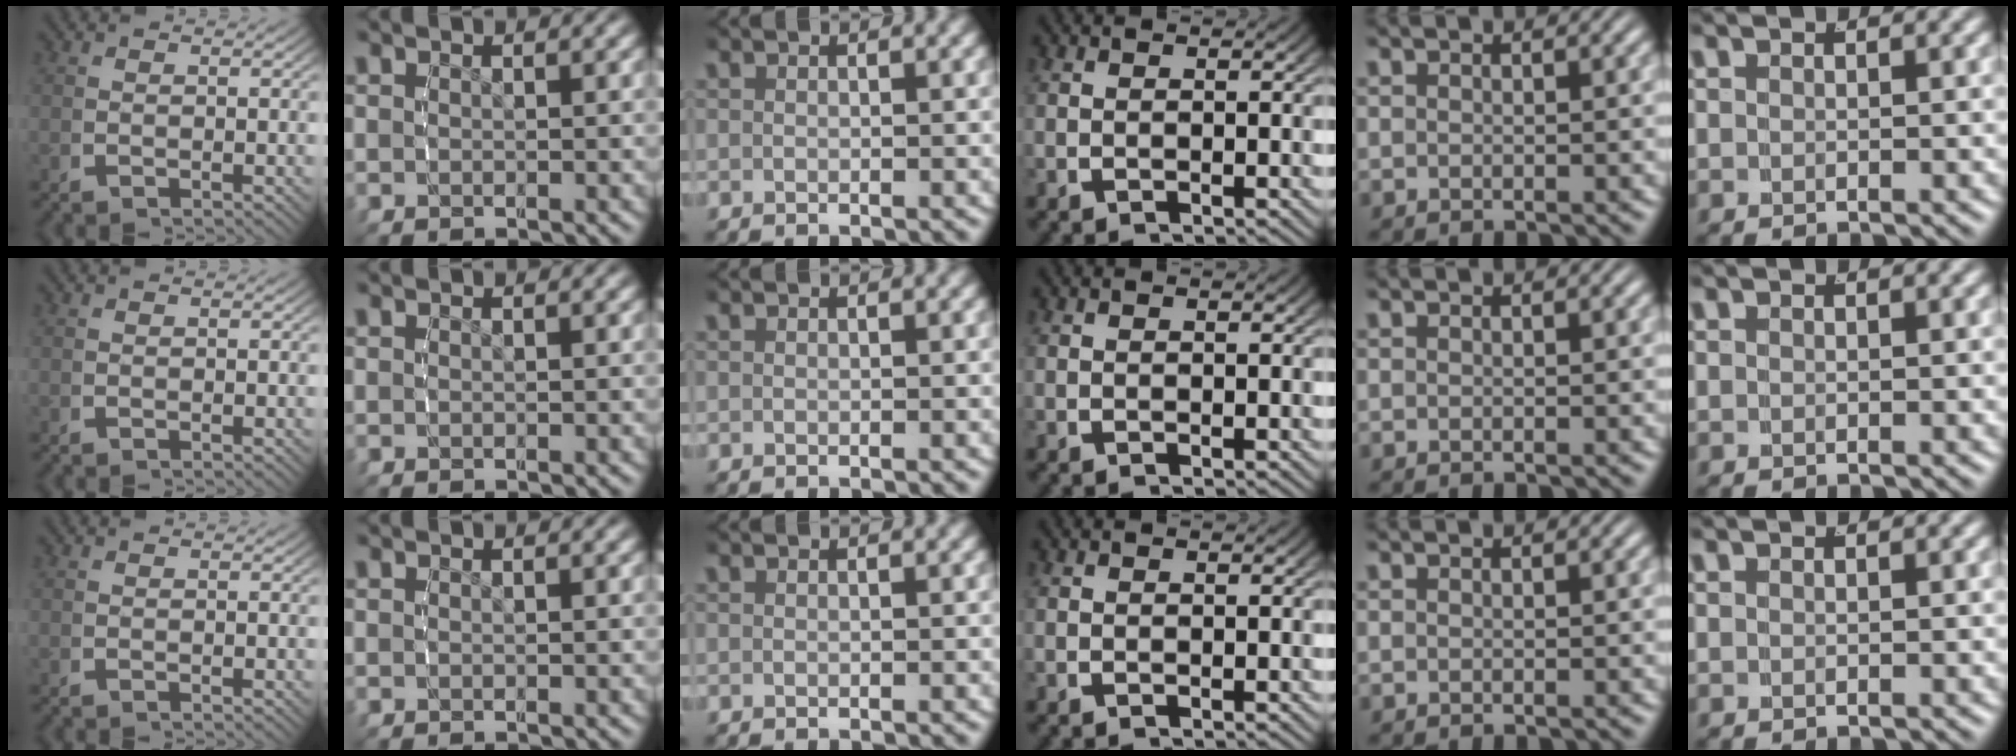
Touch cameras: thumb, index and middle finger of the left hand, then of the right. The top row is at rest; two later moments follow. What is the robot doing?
{"motion": "reach", "object": "paper towel"}